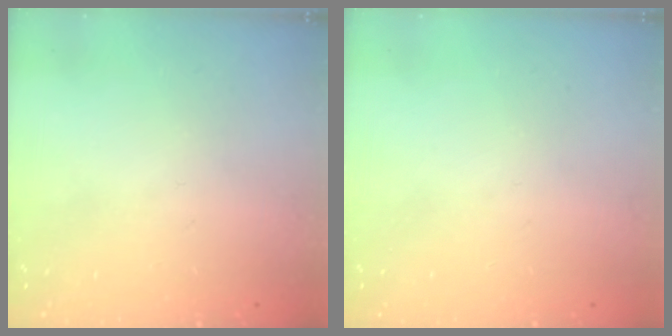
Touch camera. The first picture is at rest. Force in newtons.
{"total": 0.0}